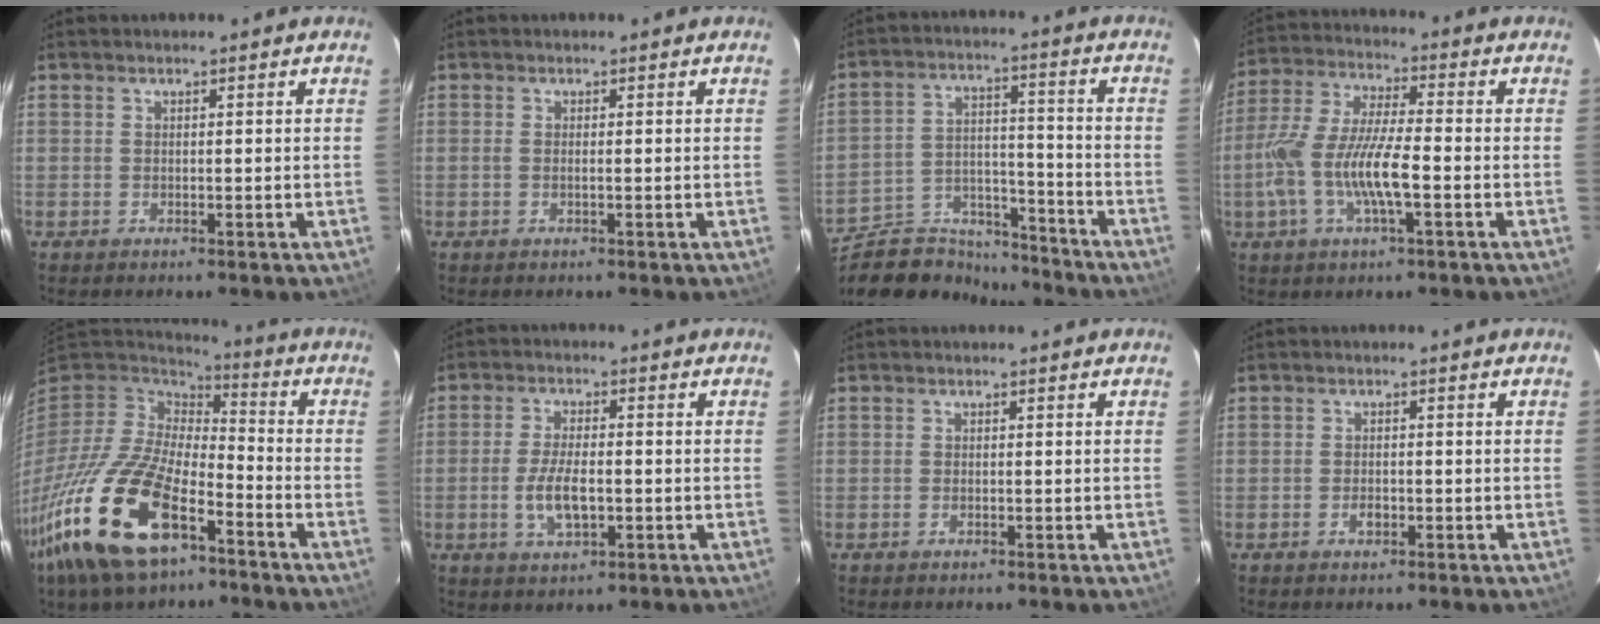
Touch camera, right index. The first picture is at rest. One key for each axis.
{"total": 0.8, "fx": -0.2, "fy": -0.1, "fz": 0.8, "tx": -0.016, "ty": 0.001, "tz": -0.005}
{"total": 15.0, "fx": -13.6, "fy": 5.5, "fz": 3.2, "tx": -0.075, "ty": 0.033, "tz": -0.218}
{"total": 13.1, "fx": -3.5, "fy": 3.5, "fz": 12.2, "tx": -0.259, "ty": -0.001, "tz": -0.069}
{"total": 22.4, "fx": -12.3, "fy": 9.7, "fz": 16.0, "tx": -0.341, "ty": -0.047, "tz": -0.232}
{"total": 6.9, "fx": -1.6, "fy": 2.8, "fz": 6.0, "tx": -0.123, "ty": -0.007, "tz": -0.027}
{"total": 0.6, "fx": -0.3, "fy": 0.3, "fz": 0.5, "tx": -0.010, "ty": 0.000, "tz": -0.005}
{"total": 1.9, "fx": -0.8, "fy": 1.2, "fz": 1.2, "tx": -0.023, "ty": 0.002, "tz": -0.014}